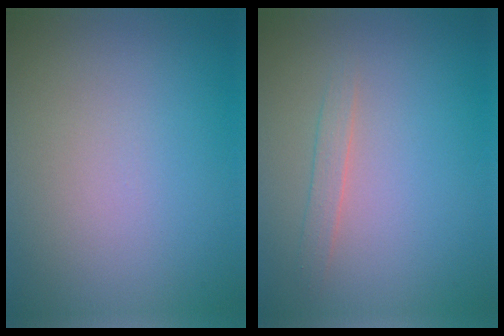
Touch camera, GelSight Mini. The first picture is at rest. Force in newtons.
{"total": 1.3, "press": 1.3, "slide": 0.1}